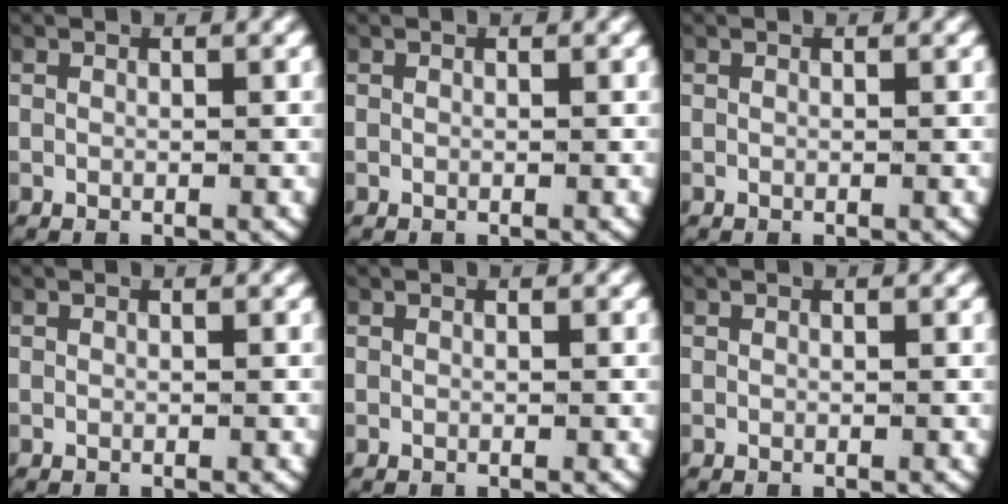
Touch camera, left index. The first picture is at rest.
{"total": 0.0}
{"total": 0.0}
{"total": 0.0}
{"total": 0.0}
{"total": 0.0}